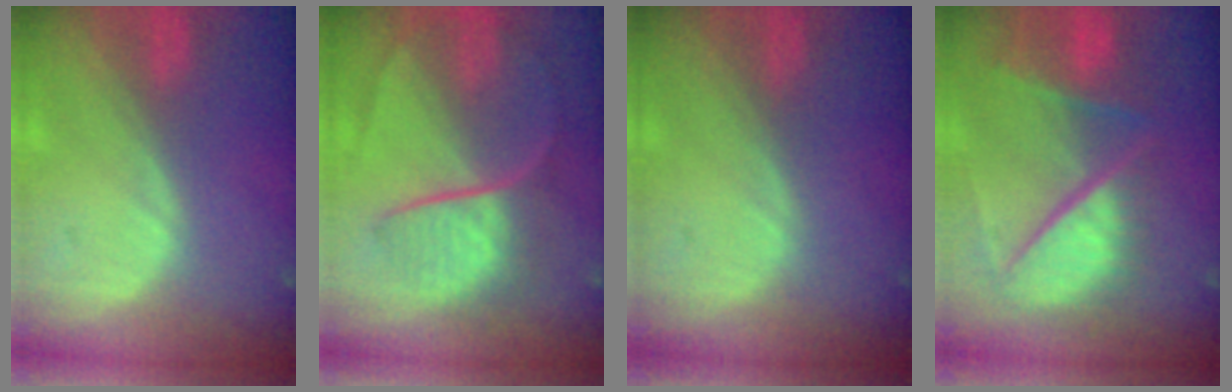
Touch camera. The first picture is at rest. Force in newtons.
{"total": 8.8, "press": 7.6, "slide": 4.5}
{"total": 0.0}
{"total": 11.4, "press": 9.4, "slide": 6.4}